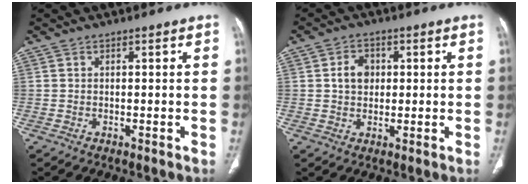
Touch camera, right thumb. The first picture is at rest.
{"total": 4.7, "force": [0.8, 3.7, 2.8], "torque": [-0.032, 0.003, 0.011]}